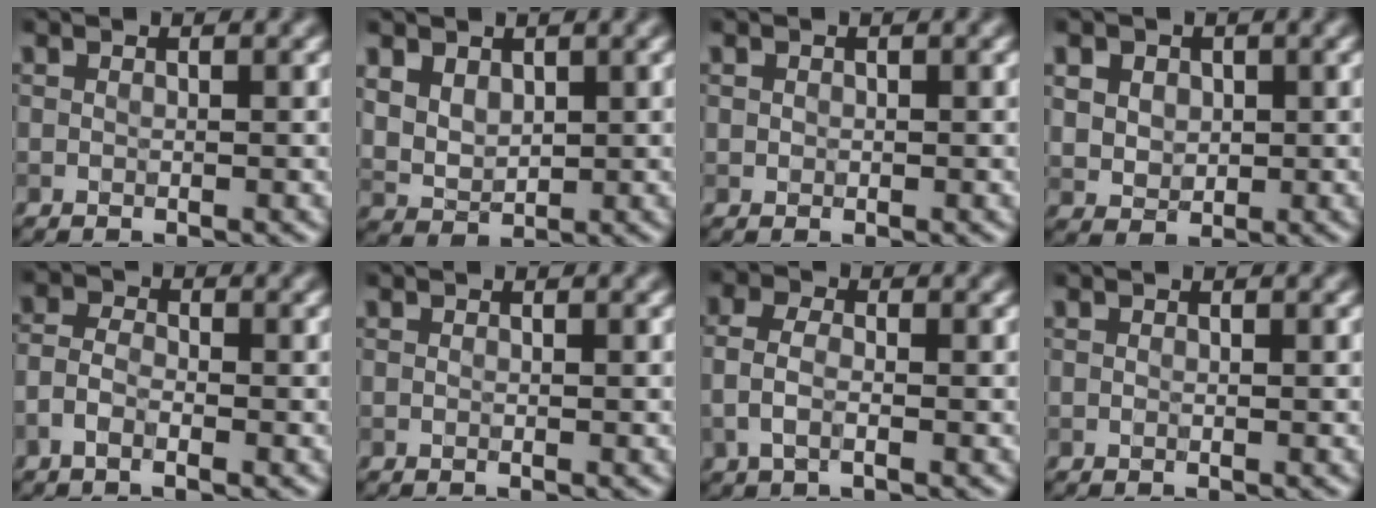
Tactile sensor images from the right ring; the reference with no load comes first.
{"total": 3.2, "force": [1.4, 2.3, 1.7], "torque": [-0.043, -0.007, 0.032]}
{"total": 0.5, "force": [0.1, 0.5, 0.1], "torque": [0.003, -0.003, 0.001]}
{"total": 4.7, "force": [2.0, 3.7, 2.2], "torque": [-0.059, 0.013, 0.033]}
{"total": 2.4, "force": [-1.2, 1.2, 1.7], "torque": [-0.034, 0.002, -0.033]}
{"total": 0.0}
{"total": 2.6, "force": [-0.6, 1.4, 2.1], "torque": [-0.048, 0.002, -0.017]}
{"total": 0.0}